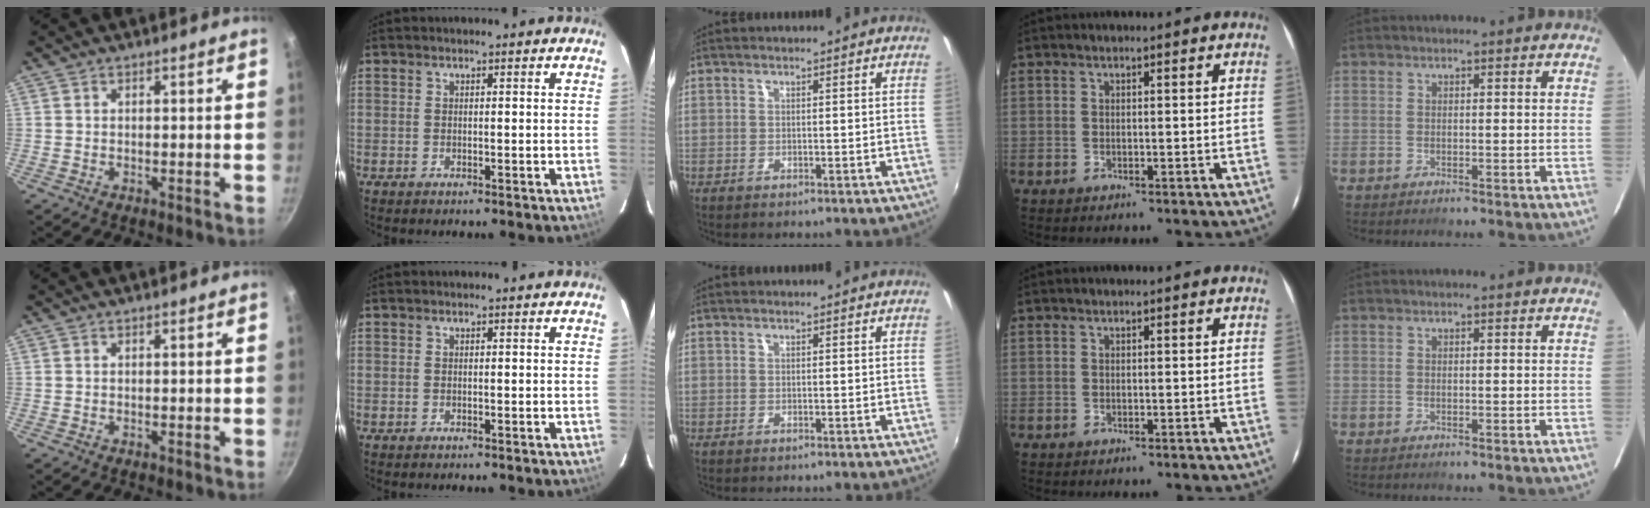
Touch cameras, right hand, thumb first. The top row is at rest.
{}